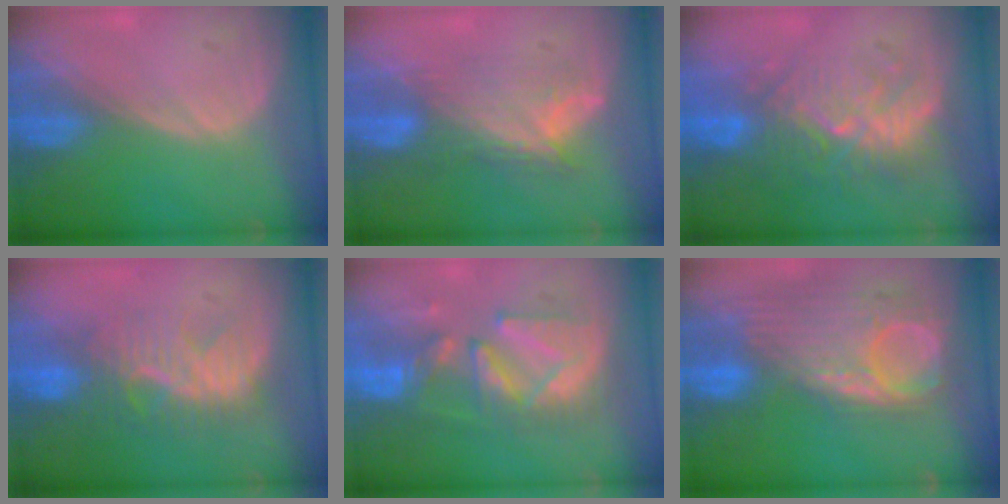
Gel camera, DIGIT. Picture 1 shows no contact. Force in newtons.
{"total": 7.0, "press": 6.8, "slide": 1.7}
{"total": 9.4, "press": 9.0, "slide": 2.7}
{"total": 8.6, "press": 8.0, "slide": 2.9}
{"total": 9.4, "press": 9.3, "slide": 0.9}
{"total": 12.2, "press": 10.4, "slide": 6.3}